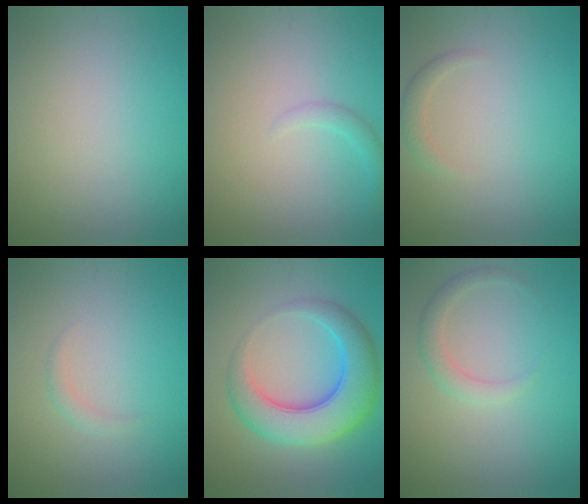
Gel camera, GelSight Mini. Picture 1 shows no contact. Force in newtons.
{"total": 1.4, "press": 1.4, "slide": 0.1}
{"total": 1.4, "press": 1.4, "slide": 0.1}
{"total": 0.9, "press": 0.9, "slide": 0.1}
{"total": 8.1, "press": 8.1, "slide": 0.2}
{"total": 1.9, "press": 1.9, "slide": 0.1}